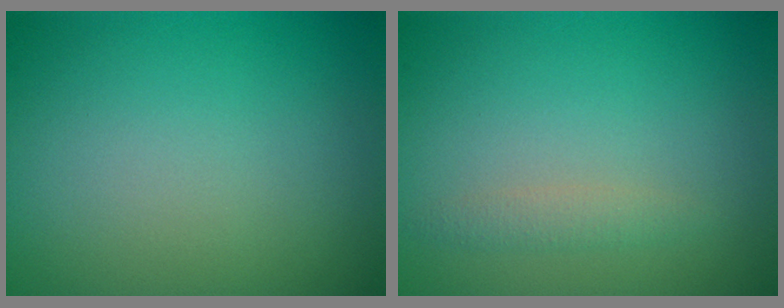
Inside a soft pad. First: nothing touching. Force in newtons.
{"total": 1.1, "press": 1.1, "slide": 0.0}